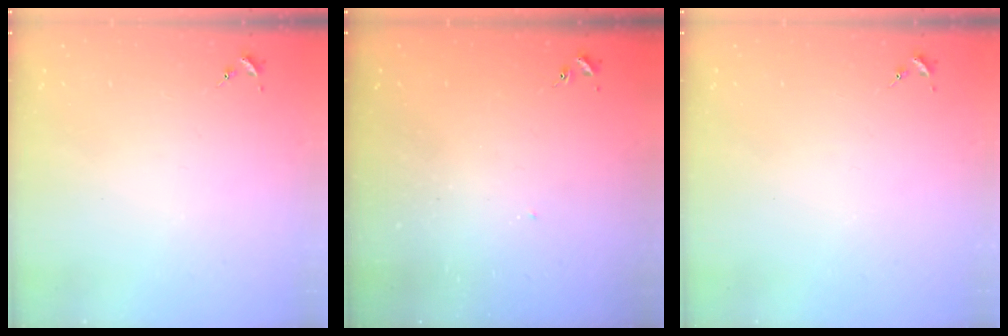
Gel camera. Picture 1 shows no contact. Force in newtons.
{"total": 2.7, "press": 2.7, "slide": 0.1}
{"total": 0.0}